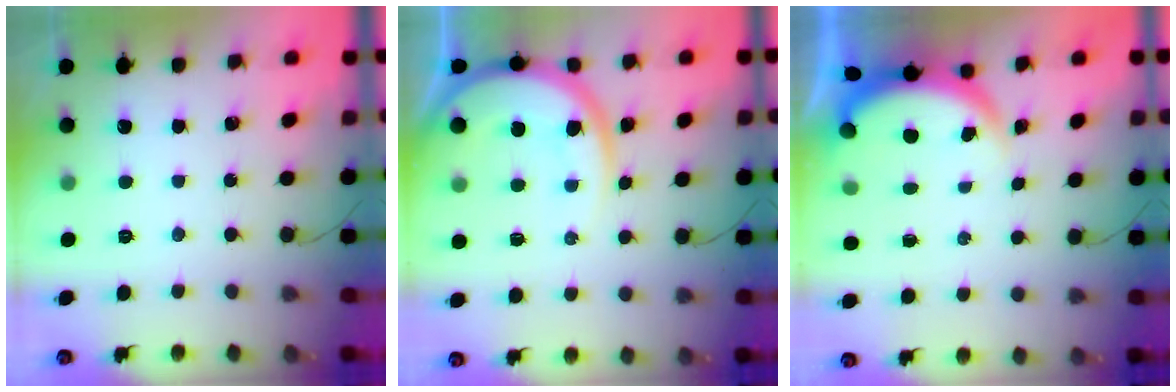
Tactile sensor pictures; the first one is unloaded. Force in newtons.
{"total": 13.0, "press": 13.0, "slide": 0.8}
{"total": 3.7, "press": 3.7, "slide": 0.1}